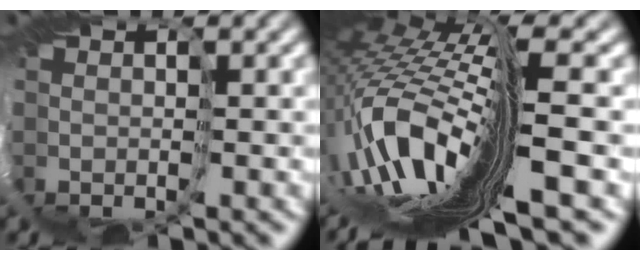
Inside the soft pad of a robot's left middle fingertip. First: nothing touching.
{"total": 12.8, "force": [-2.8, 2.6, 12.2], "torque": [-0.282, -0.015, -0.040]}